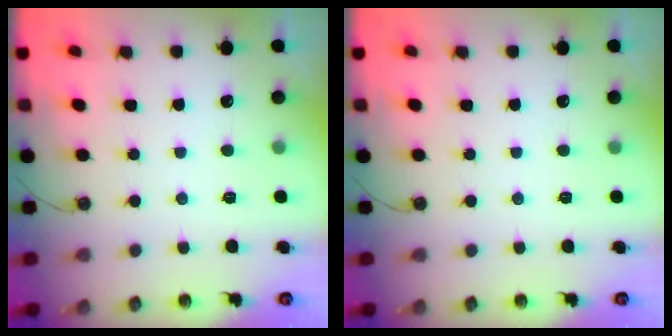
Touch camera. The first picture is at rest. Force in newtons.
{"total": 0.0}